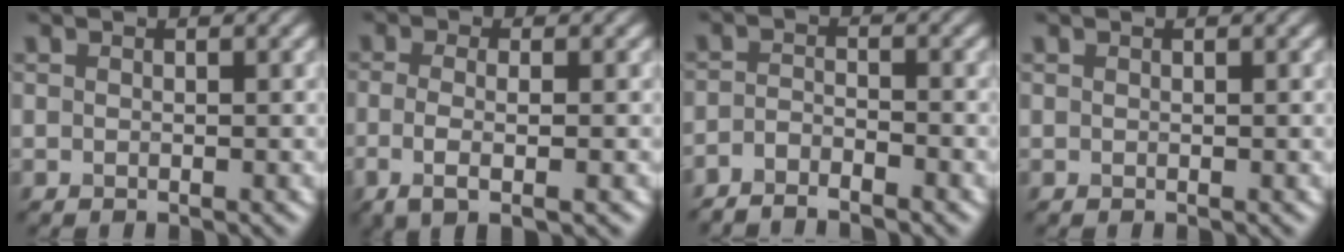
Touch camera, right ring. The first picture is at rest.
{"total": 3.5, "force": [-0.7, 1.2, 3.3], "torque": [-0.059, -0.009, -0.016]}
{"total": 2.5, "force": [-2.2, 0.4, 1.1], "torque": [-0.017, -0.002, -0.046]}
{"total": 0.0}